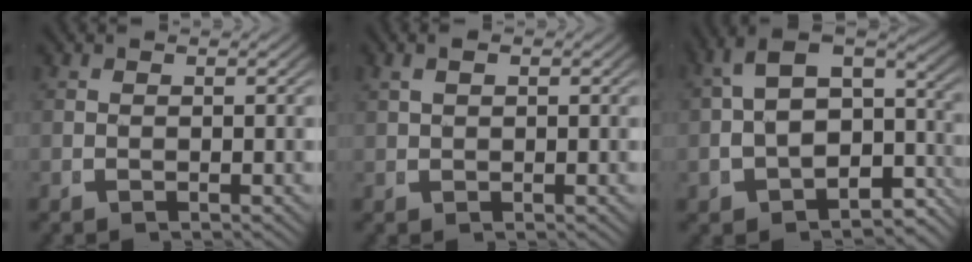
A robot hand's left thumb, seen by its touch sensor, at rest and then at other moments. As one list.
[{"total": 1.4, "force": [0.9, 0.6, 0.9], "torque": [-0.018, 0.005, 0.019]}, {"total": 9.2, "force": [-1.0, 6.4, 6.5], "torque": [-0.120, -0.018, -0.008]}]